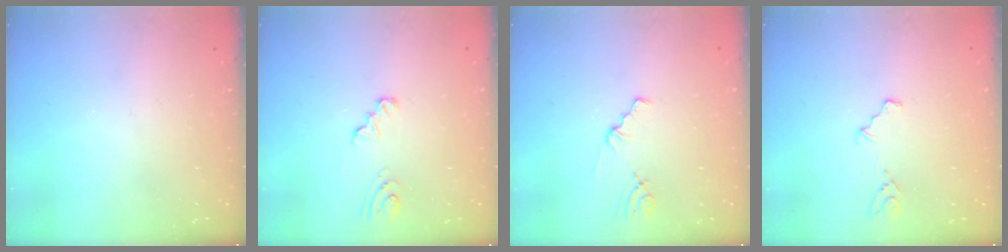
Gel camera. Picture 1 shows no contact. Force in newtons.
{"total": 3.0, "press": 3.0, "slide": 0.3}
{"total": 1.1, "press": 1.1, "slide": 0.2}
{"total": 4.0, "press": 3.9, "slide": 0.4}